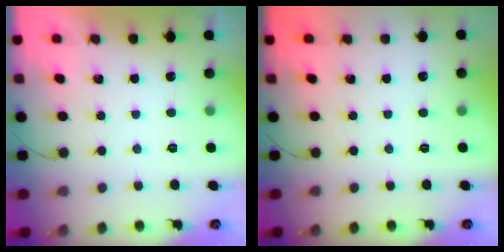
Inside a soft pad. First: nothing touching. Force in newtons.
{"total": 0.0}